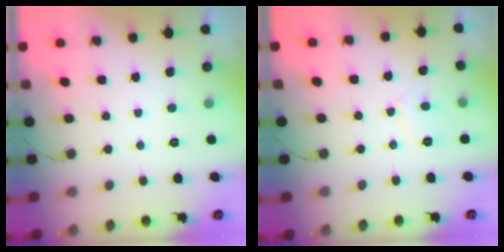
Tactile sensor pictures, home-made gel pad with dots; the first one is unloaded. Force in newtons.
{"total": 4.1, "press": 4.0, "slide": 0.4}